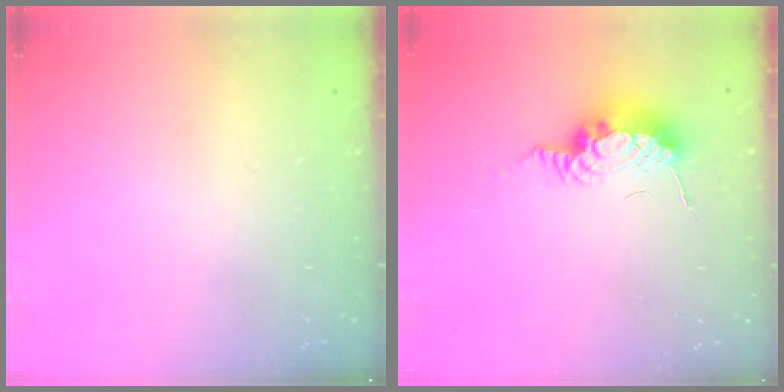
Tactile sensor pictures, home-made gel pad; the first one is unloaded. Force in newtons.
{"total": 8.3, "press": 8.2, "slide": 1.5}